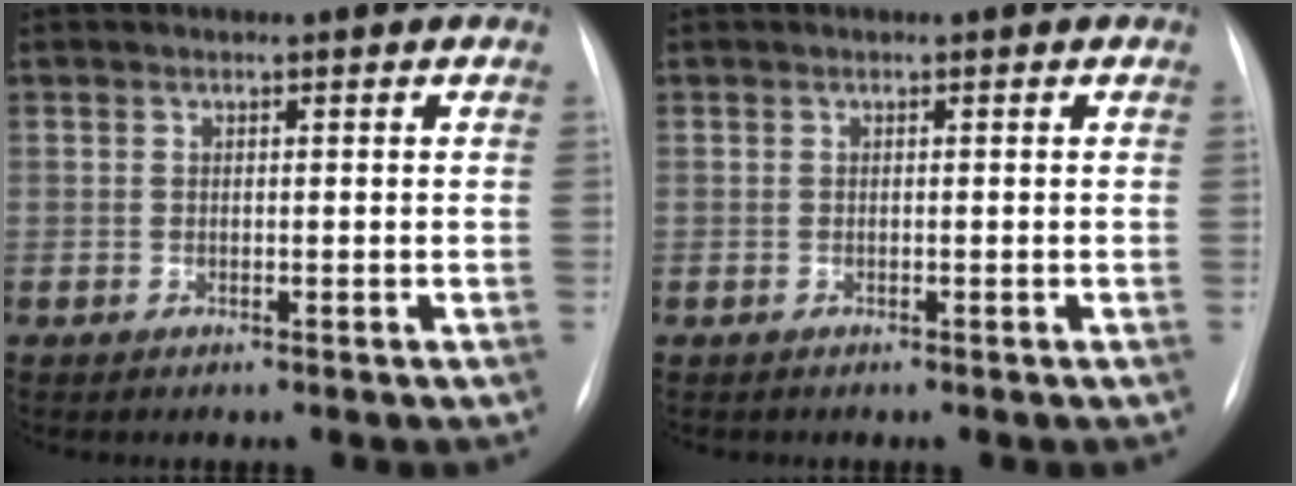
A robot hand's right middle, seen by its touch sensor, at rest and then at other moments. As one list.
[{"total": 0.0}]